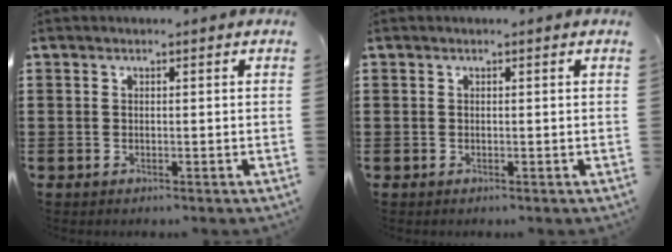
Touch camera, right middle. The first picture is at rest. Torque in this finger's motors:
{"motor_torque": [-0.11, 0.24, -0.02, 0.00]}